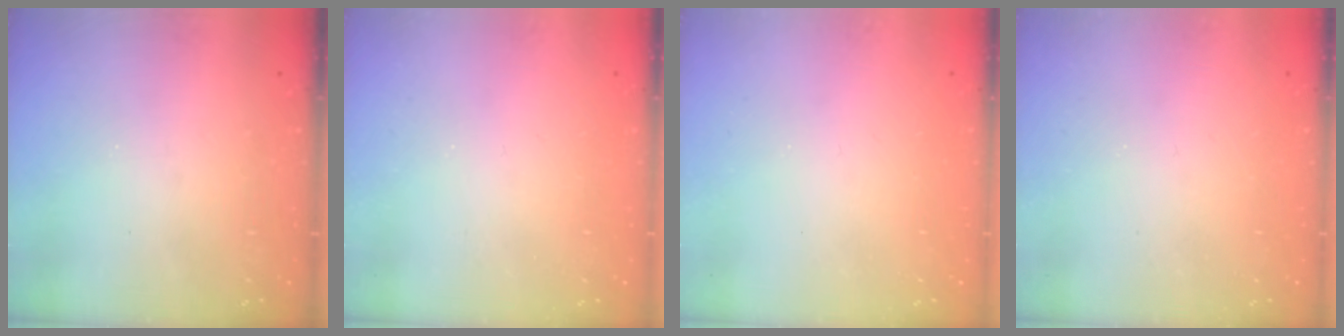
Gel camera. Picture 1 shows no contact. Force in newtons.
{"total": 0.0}
{"total": 0.0}
{"total": 0.0}